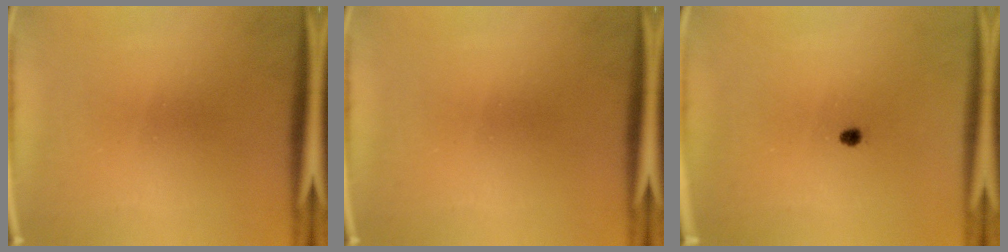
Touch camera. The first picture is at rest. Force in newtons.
{"total": 0.0}
{"total": 1.0}